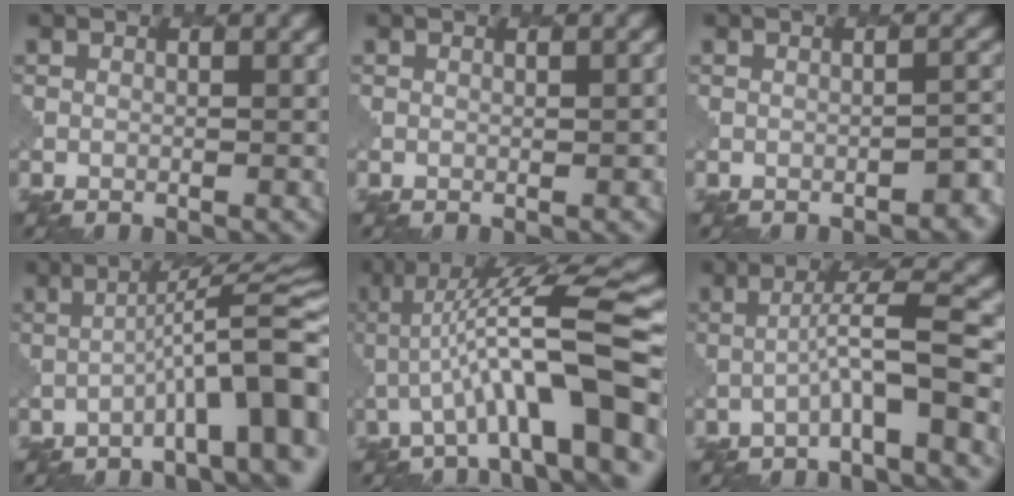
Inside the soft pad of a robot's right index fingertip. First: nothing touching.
{"total": 1.0, "force": [-0.3, 0.3, 1.0], "torque": [-0.011, 0.006, -0.002]}
{"total": 2.7, "force": [-2.1, 0.7, 1.6], "torque": [-0.015, 0.006, -0.025]}
{"total": 9.3, "force": [-3.5, 1.6, 8.5], "torque": [-0.106, 0.028, -0.051]}
{"total": 10.6, "force": [-1.5, 2.2, 10.2], "torque": [-0.149, 0.032, -0.025]}
{"total": 4.1, "force": [-1.3, 0.2, 3.9], "torque": [-0.060, 0.021, -0.036]}